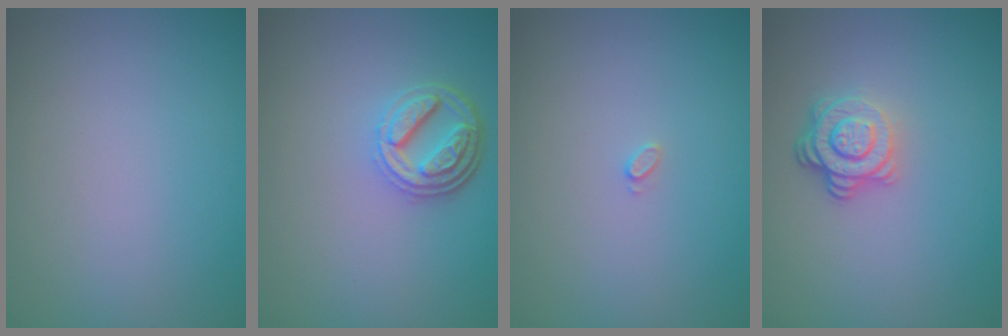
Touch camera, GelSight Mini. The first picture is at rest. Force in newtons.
{"total": 4.1, "press": 3.2, "slide": 2.6}
{"total": 0.6, "press": 0.6, "slide": 0.1}
{"total": 3.5, "press": 2.8, "slide": 2.2}